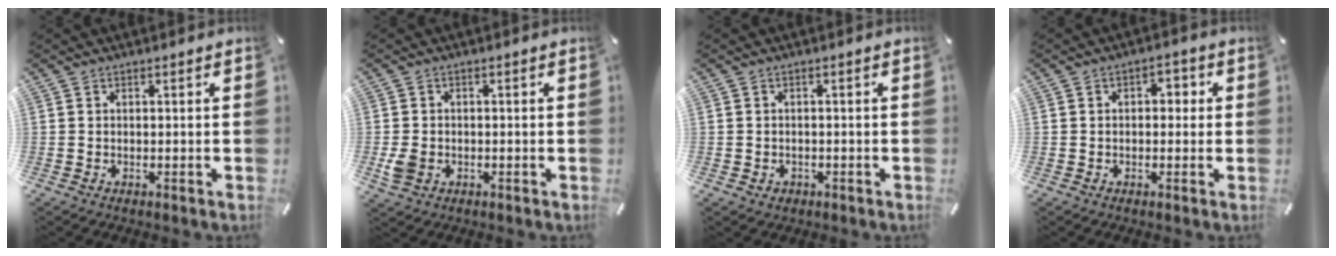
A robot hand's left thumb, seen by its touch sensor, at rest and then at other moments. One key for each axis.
{"total": 3.6, "fx": -0.9, "fy": 3.1, "fz": 1.8, "tx": -0.027, "ty": 0.001, "tz": -0.015}
{"total": 1.6, "fx": -0.4, "fy": 1.4, "fz": 0.4, "tx": -0.009, "ty": 0.006, "tz": -0.012}
{"total": 2.9, "fx": -0.5, "fy": 1.9, "fz": 2.1, "tx": -0.035, "ty": 0.010, "tz": -0.014}